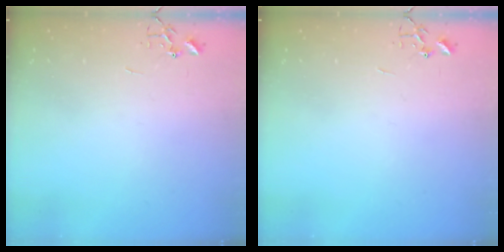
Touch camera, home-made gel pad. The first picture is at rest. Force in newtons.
{"total": 0.0}